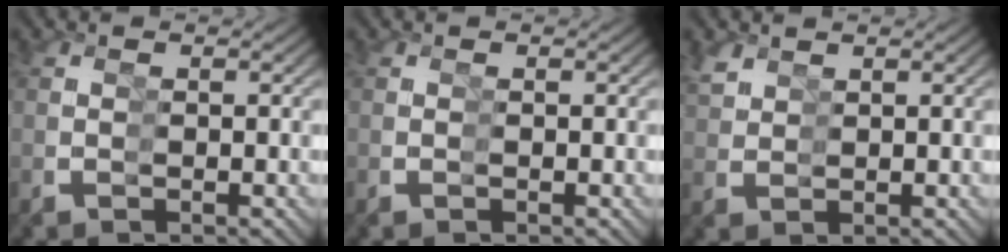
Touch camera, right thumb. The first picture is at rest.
{"total": 0.0}
{"total": 2.8, "force": [2.5, 0.0, -1.2], "torque": [0.020, 0.009, 0.046]}